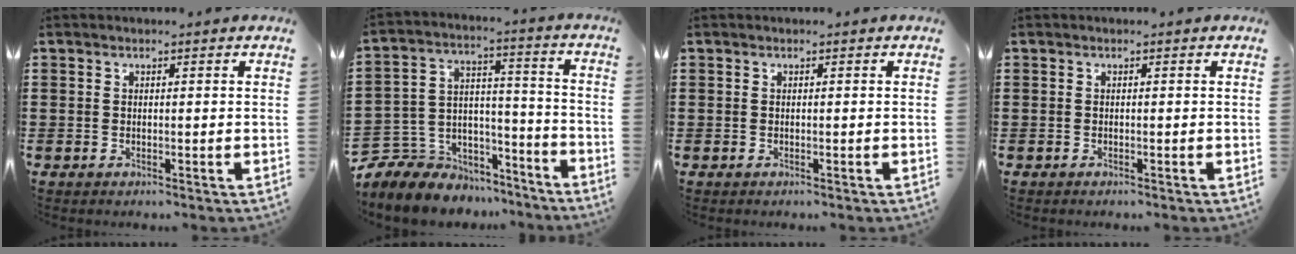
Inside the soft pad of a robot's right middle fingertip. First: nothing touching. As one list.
[{"total": 7.0, "force": [-5.6, 4.1, -0.6], "torque": [-0.015, 0.000, -0.109]}, {"total": 0.0}, {"total": 0.0}]